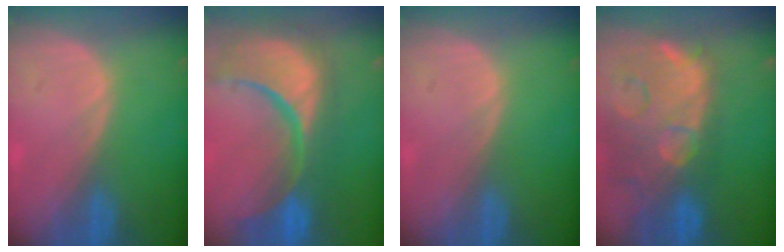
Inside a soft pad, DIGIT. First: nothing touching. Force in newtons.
{"total": 15.5, "press": 12.2, "slide": 9.6}
{"total": 0.0}
{"total": 15.0, "press": 11.9, "slide": 9.0}